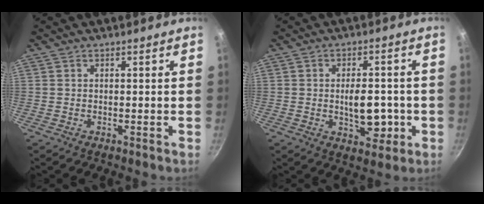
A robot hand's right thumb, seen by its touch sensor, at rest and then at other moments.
{"total": 8.7, "force": [-1.3, 4.9, 7.0], "torque": [-0.068, 0.002, -0.013]}